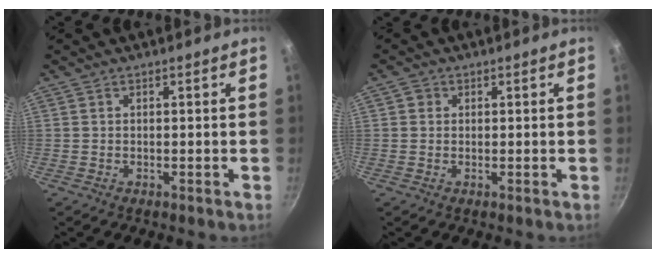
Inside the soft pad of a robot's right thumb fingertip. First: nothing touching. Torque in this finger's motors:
{"motor_torque": [-0.35, -0.37, -0.14, 0.31, 0.01]}